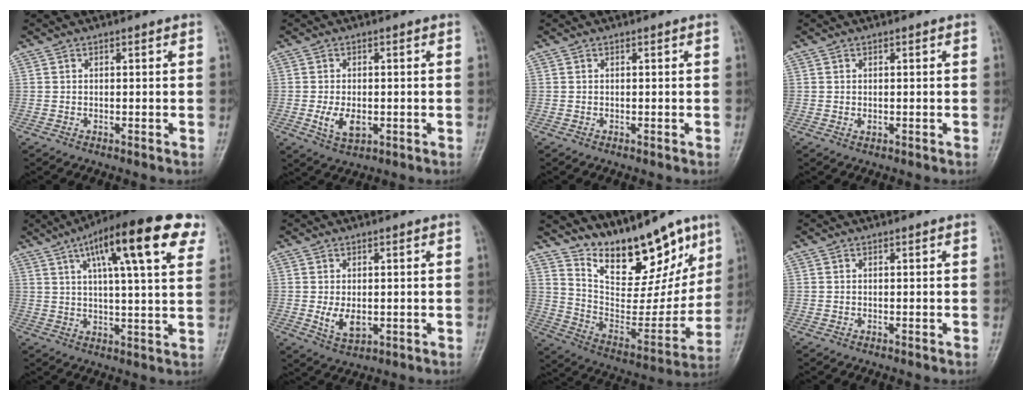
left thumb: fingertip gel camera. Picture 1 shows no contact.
{"total": 5.1, "force": [-1.1, 3.0, 4.0], "torque": [-0.071, -0.007, -0.015]}
{"total": 0.0}
{"total": 0.9, "force": [0.0, 0.6, 0.6], "torque": [-0.007, -0.001, 0.001]}
{"total": 18.3, "force": [8.7, 4.1, 15.6], "torque": [-0.217, 0.000, 0.124]}
{"total": 4.6, "force": [-0.4, 2.9, 3.6], "torque": [-0.058, -0.011, 0.002]}
{"total": 19.4, "force": [14.4, 7.7, 10.5], "torque": [-0.103, -0.088, 0.247]}
{"total": 0.0}